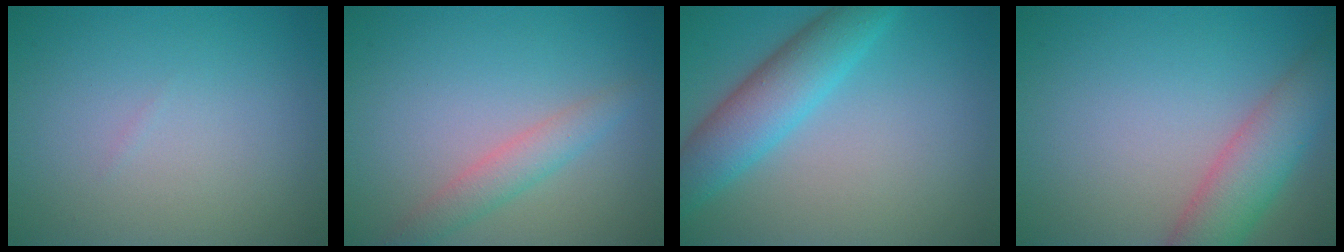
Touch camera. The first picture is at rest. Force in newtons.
{"total": 2.5, "press": 2.5, "slide": 0.1}
{"total": 5.6, "press": 5.6, "slide": 0.2}
{"total": 5.3, "press": 5.3, "slide": 0.4}